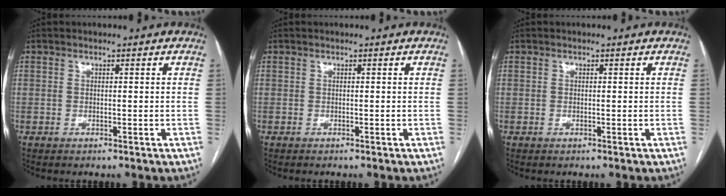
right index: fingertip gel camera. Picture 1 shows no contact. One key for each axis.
{"total": 0.0}
{"total": 0.0}